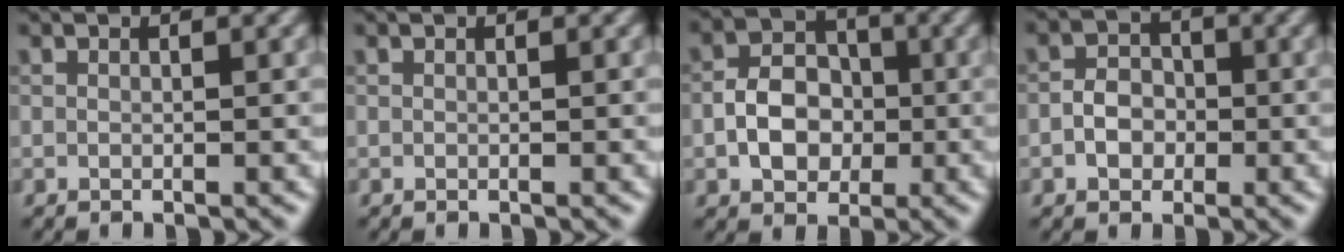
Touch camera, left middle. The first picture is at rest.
{"total": 0.0}
{"total": 4.4, "force": [-1.1, 3.4, 2.7], "torque": [-0.038, 0.005, -0.019]}
{"total": 2.6, "force": [-0.8, 2.1, 1.4], "torque": [-0.017, 0.003, -0.021]}